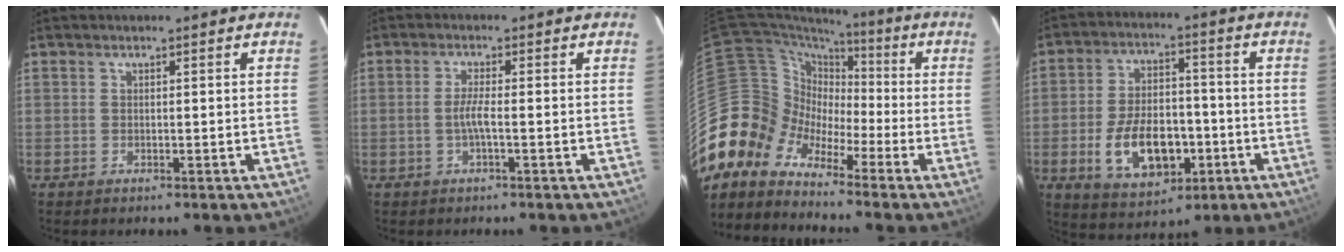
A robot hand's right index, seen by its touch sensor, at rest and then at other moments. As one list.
[{"total": 2.6, "force": [-0.8, -0.2, 2.4], "torque": [-0.050, 0.000, -0.016]}, {"total": 8.8, "force": [-5.6, 6.8, 0.5], "torque": [-0.019, 0.043, -0.142]}, {"total": 13.5, "force": [-4.1, 7.8, 10.1], "torque": [-0.206, 0.006, -0.052]}]